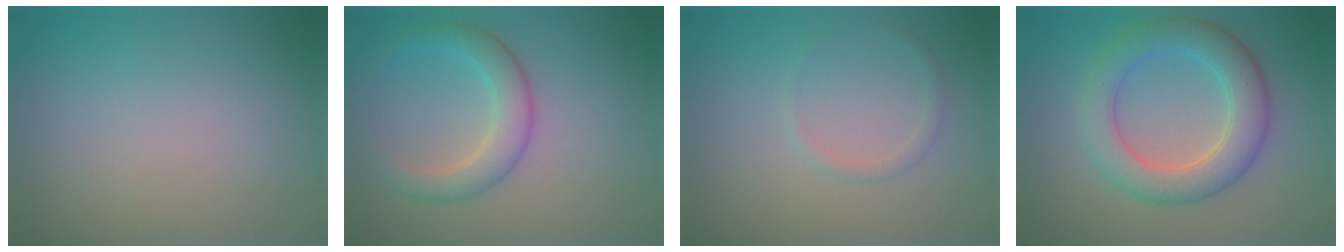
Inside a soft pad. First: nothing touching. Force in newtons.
{"total": 3.7, "press": 3.7, "slide": 0.2}
{"total": 0.8, "press": 0.8, "slide": 0.0}
{"total": 5.8, "press": 5.8, "slide": 0.2}